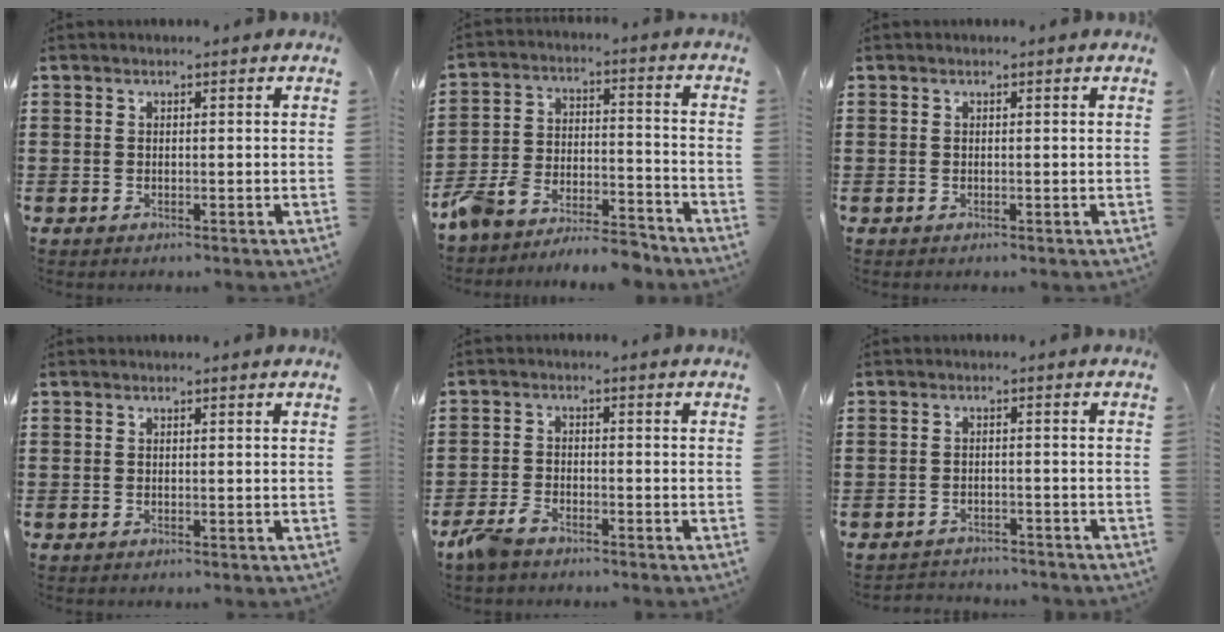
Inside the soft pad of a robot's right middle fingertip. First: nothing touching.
{"total": 8.4, "force": [-8.2, 1.7, 1.3], "torque": [-0.027, 0.019, -0.164]}
{"total": 0.0}
{"total": 0.0}
{"total": 3.6, "force": [-3.0, 1.3, 1.5], "torque": [-0.054, -0.002, -0.066]}
{"total": 2.1, "force": [-2.1, 0.2, 0.0], "torque": [-0.008, -0.001, -0.044]}